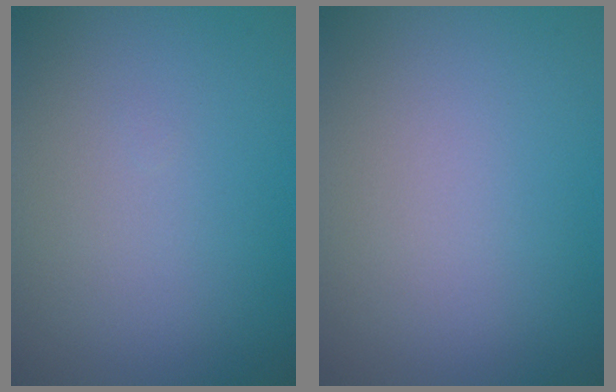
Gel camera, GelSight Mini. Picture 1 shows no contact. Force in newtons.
{"total": 0.0}